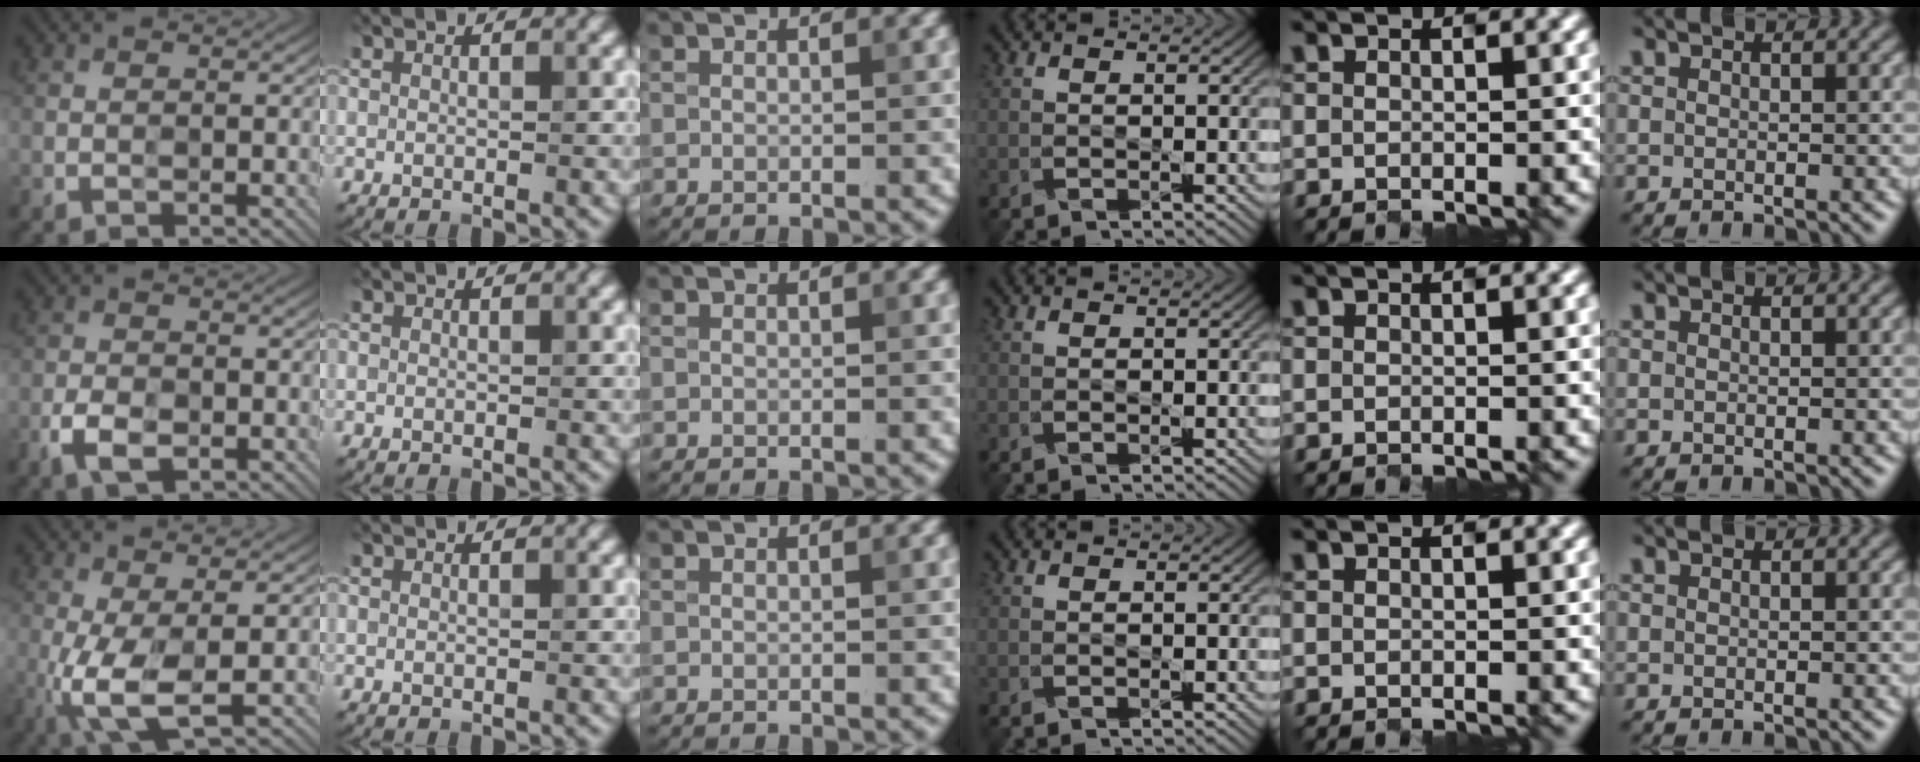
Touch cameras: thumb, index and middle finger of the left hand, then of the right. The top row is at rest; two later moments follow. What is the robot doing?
{"motion": "open", "object": "sandwich press"}